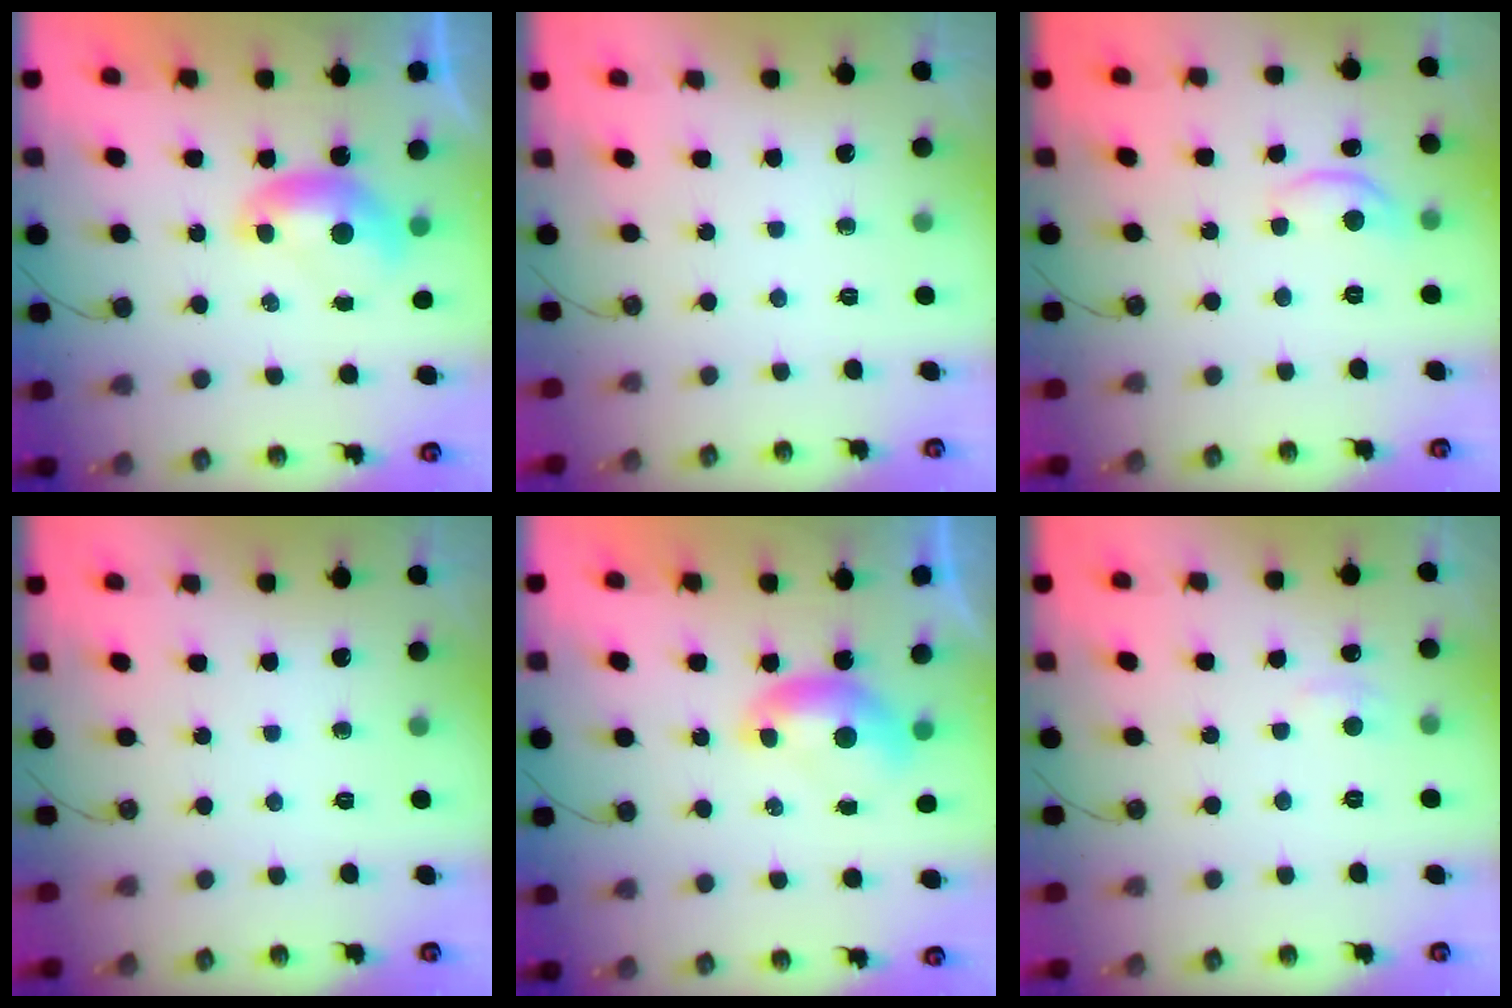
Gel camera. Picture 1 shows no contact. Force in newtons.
{"total": 0.0}
{"total": 4.8, "press": 4.8, "slide": 0.5}
{"total": 0.0}
{"total": 0.0}
{"total": 2.6, "press": 2.5, "slide": 0.5}